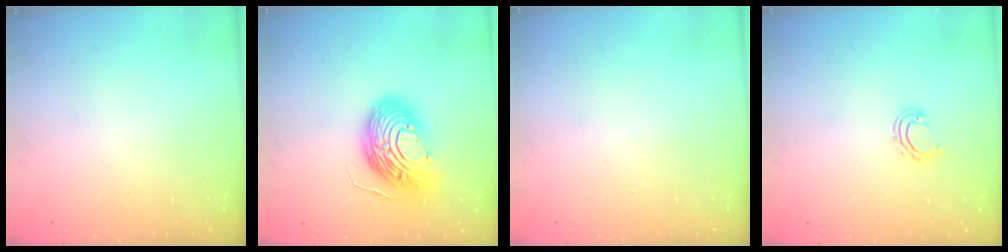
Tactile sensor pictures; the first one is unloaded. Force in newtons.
{"total": 16.0, "press": 15.8, "slide": 2.4}
{"total": 0.0}
{"total": 4.5, "press": 4.4, "slide": 0.4}